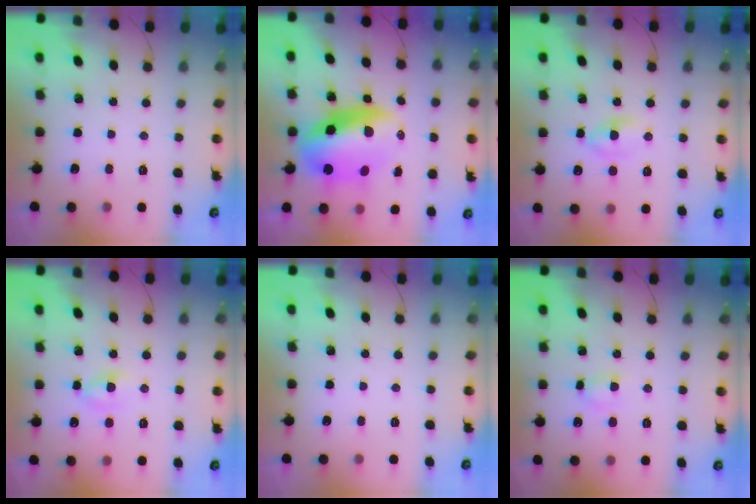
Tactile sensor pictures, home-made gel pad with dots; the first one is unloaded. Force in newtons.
{"total": 14.8, "press": 14.3, "slide": 3.8}
{"total": 2.6, "press": 2.3, "slide": 1.3}
{"total": 3.6, "press": 3.4, "slide": 1.2}
{"total": 0.0}
{"total": 3.7, "press": 3.5, "slide": 1.2}